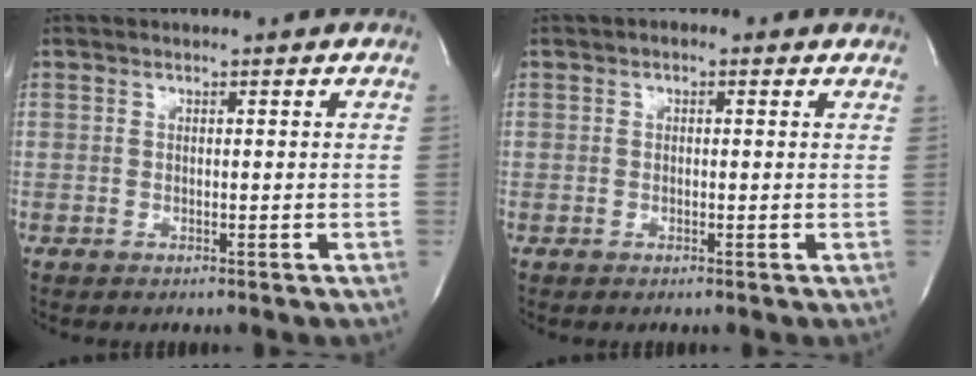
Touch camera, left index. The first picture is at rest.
{"total": 1.5, "force": [0.6, 1.0, 0.8], "torque": [-0.011, 0.014, 0.002]}